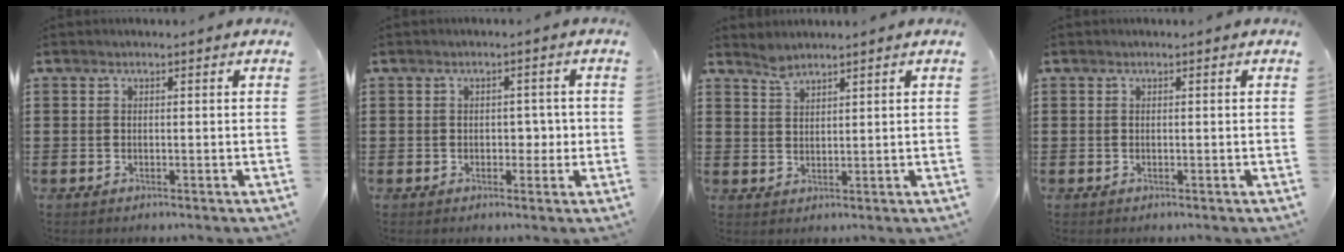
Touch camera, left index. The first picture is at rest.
{"total": 3.0, "force": [-0.1, 2.0, 2.2], "torque": [-0.031, 0.001, -0.010]}
{"total": 2.1, "force": [2.0, 0.4, 0.6], "torque": [-0.017, -0.001, 0.039]}
{"total": 0.0}